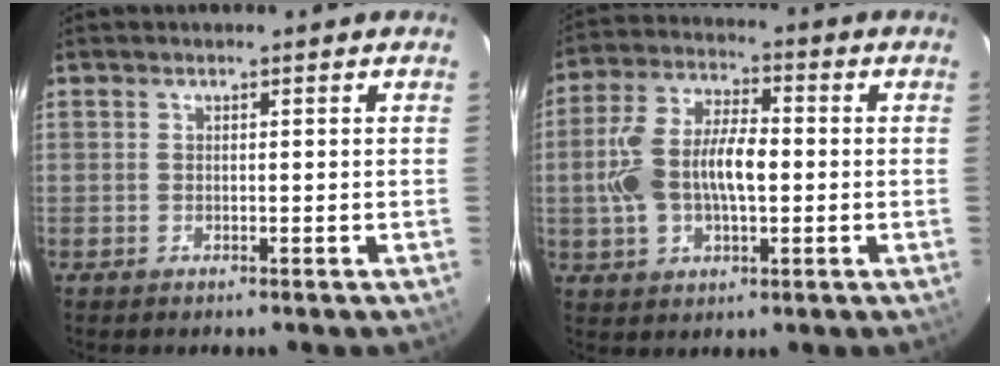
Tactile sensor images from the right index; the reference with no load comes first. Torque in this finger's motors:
{"motor_torque": [0.50, -0.14, 0.59, 0.14]}